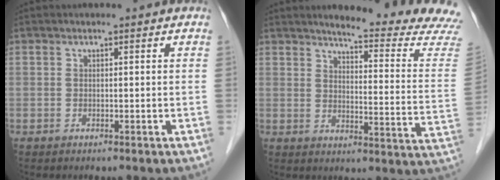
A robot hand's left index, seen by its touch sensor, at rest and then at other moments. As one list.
[{"total": 15.5, "force": [14.8, -1.2, 4.6], "torque": [-0.063, -0.115, 0.161]}]